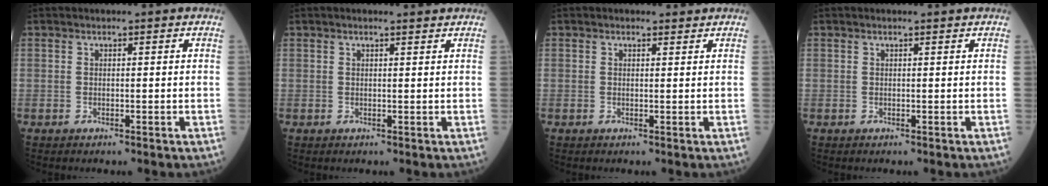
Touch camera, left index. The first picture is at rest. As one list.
[{"total": 1.9, "force": [1.7, 0.4, 0.8], "torque": [-0.019, 0.012, 0.028]}, {"total": 1.3, "force": [1.2, 0.6, 0.0], "torque": [-0.003, 0.010, 0.017]}, {"total": 0.8, "force": [0.7, 0.2, 0.3], "torque": [-0.009, 0.007, 0.013]}]